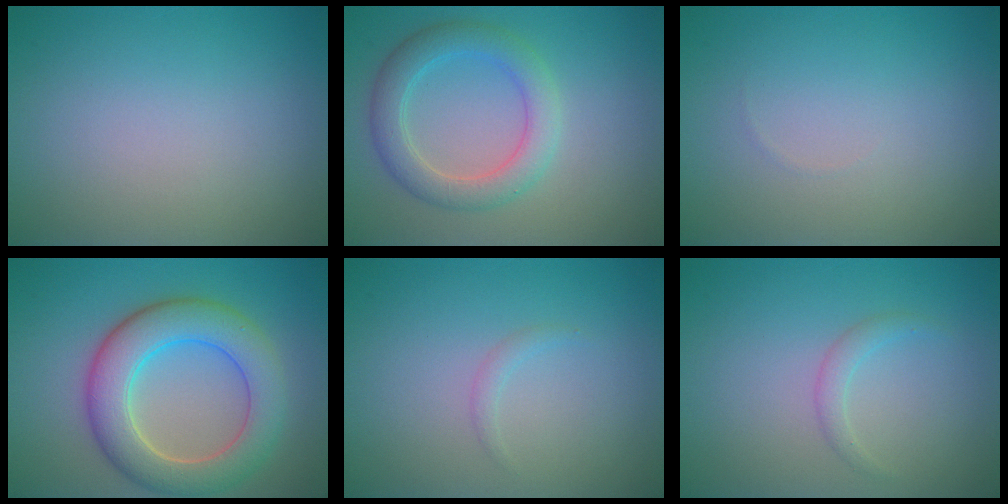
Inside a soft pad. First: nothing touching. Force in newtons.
{"total": 4.0, "press": 4.0, "slide": 0.0}
{"total": 0.0}
{"total": 7.4, "press": 7.4, "slide": 0.8}
{"total": 0.7, "press": 0.7, "slide": 0.1}
{"total": 1.2, "press": 1.2, "slide": 0.0}